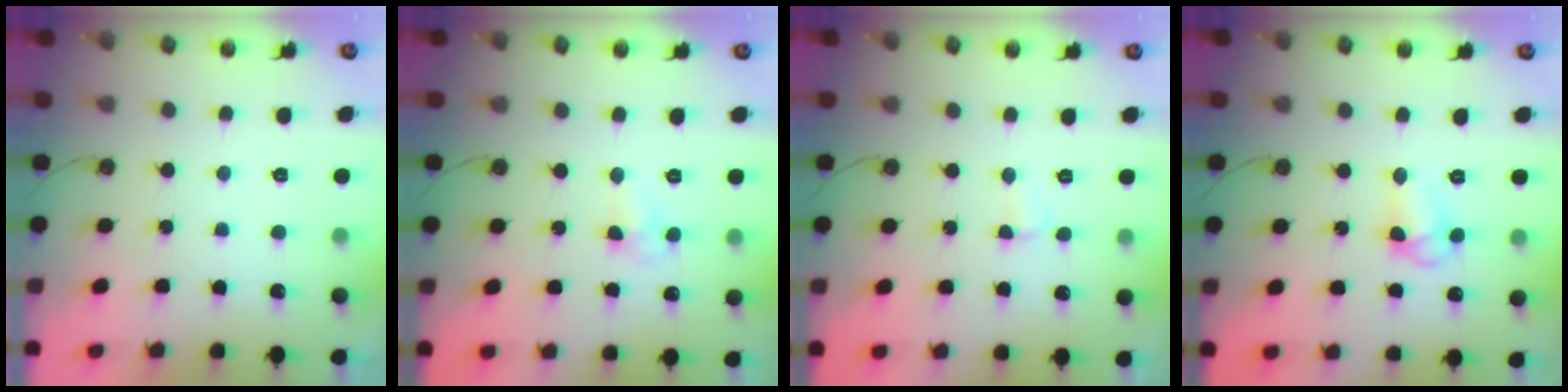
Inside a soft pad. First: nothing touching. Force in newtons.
{"total": 5.5, "press": 5.5, "slide": 0.7}
{"total": 2.1, "press": 2.0, "slide": 0.6}
{"total": 8.3, "press": 8.3, "slide": 0.6}